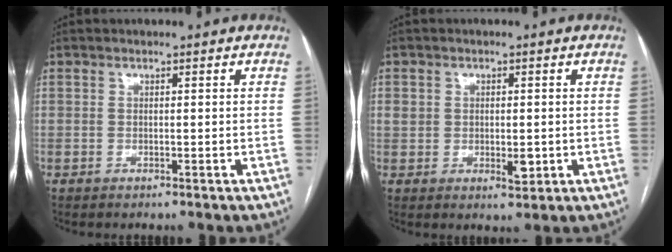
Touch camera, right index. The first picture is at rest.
{"total": 3.9, "force": [-0.2, 2.4, 3.1], "torque": [-0.045, 0.005, 0.006]}